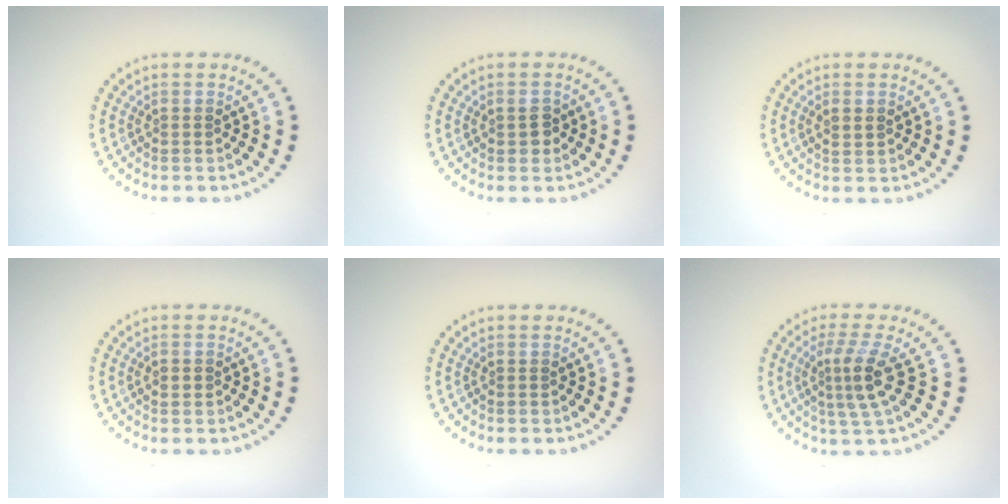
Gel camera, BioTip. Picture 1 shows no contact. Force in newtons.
{"total": 1.4, "press": 1.4, "slide": 0.2}
{"total": 0.8, "press": 0.8, "slide": 0.1}
{"total": 1.2, "press": 1.2, "slide": 0.1}
{"total": 0.0}
{"total": 3.5, "press": 2.8, "slide": 2.1}